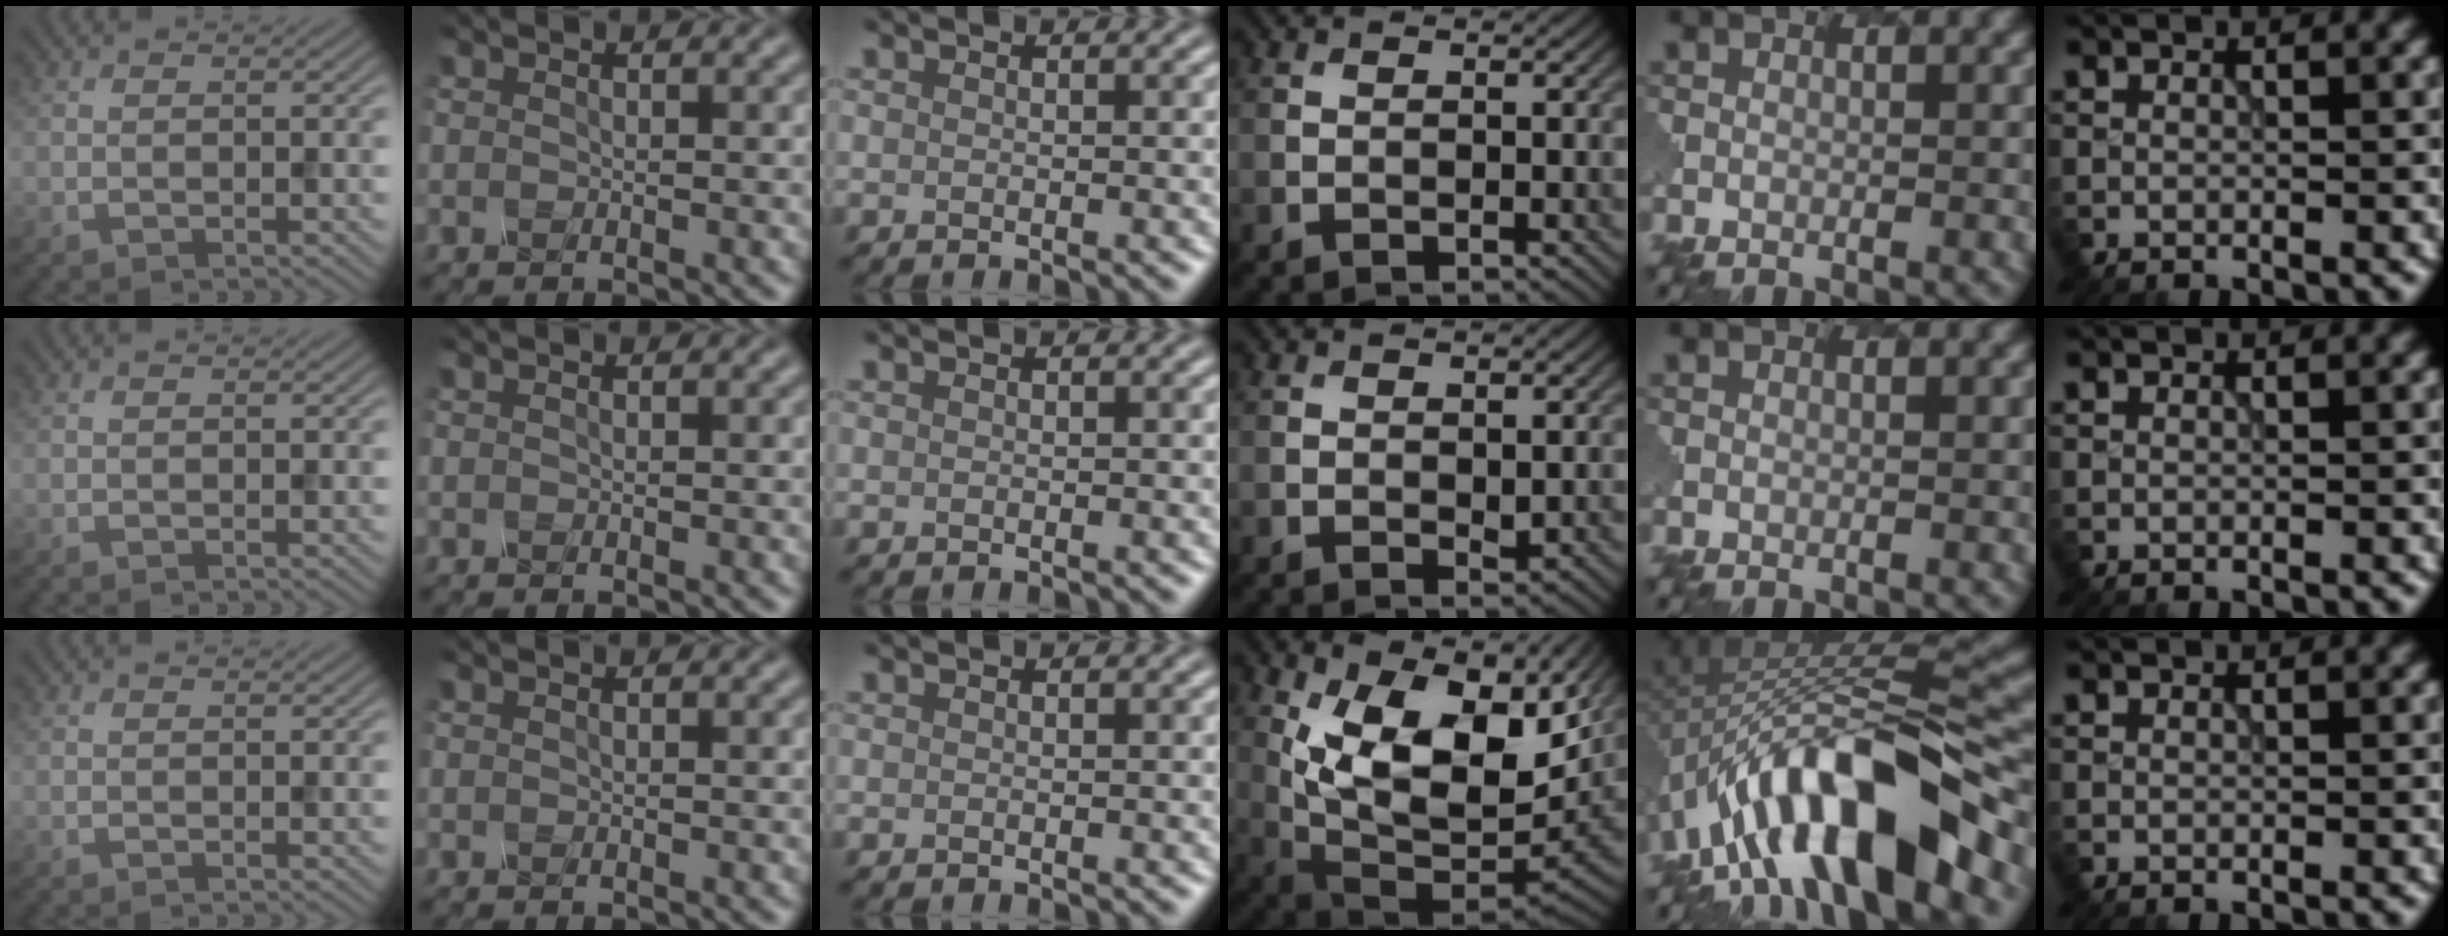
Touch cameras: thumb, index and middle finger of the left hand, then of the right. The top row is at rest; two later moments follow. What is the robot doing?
{"motion": "unscrew", "object": "spray bottle"}